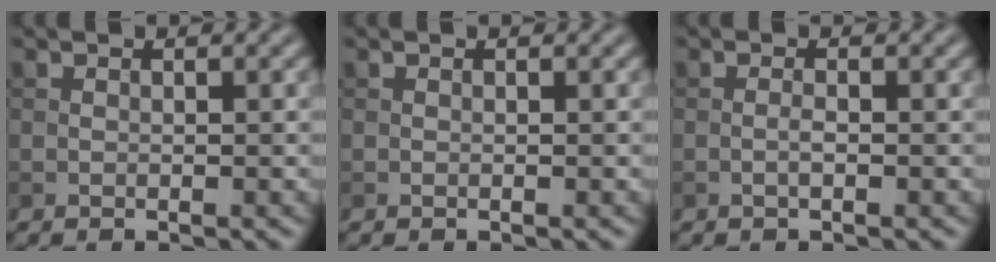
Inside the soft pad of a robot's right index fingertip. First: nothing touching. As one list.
[{"total": 0.0}, {"total": 0.8, "force": [-0.3, 0.1, 0.8], "torque": [-0.016, 0.001, -0.007]}]